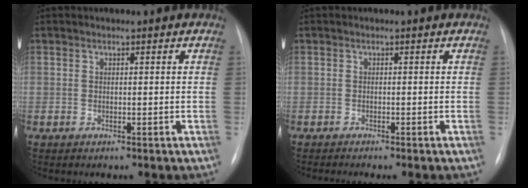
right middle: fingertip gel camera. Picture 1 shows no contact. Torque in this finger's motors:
{"motor_torque": [0.08, -0.03, 0.00, 0.00]}